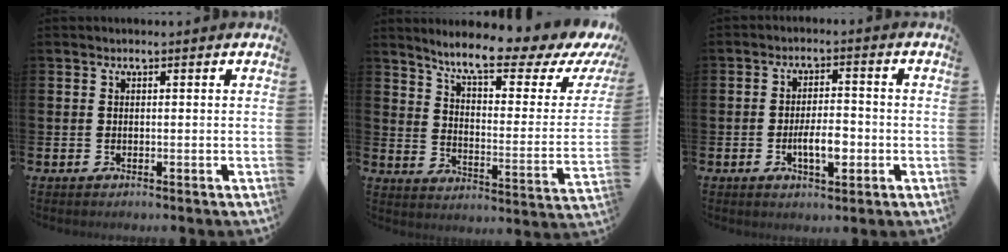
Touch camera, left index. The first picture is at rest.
{"total": 9.4, "force": [7.3, 1.4, 5.7], "torque": [-0.116, -0.057, 0.113]}
{"total": 4.6, "force": [-1.2, 1.8, 4.1], "torque": [-0.058, 0.001, -0.025]}